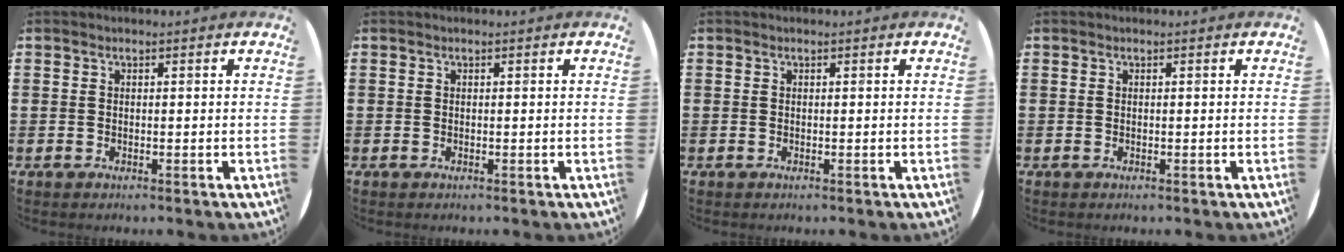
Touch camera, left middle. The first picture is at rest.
{"total": 0.0}
{"total": 0.0}
{"total": 0.0}